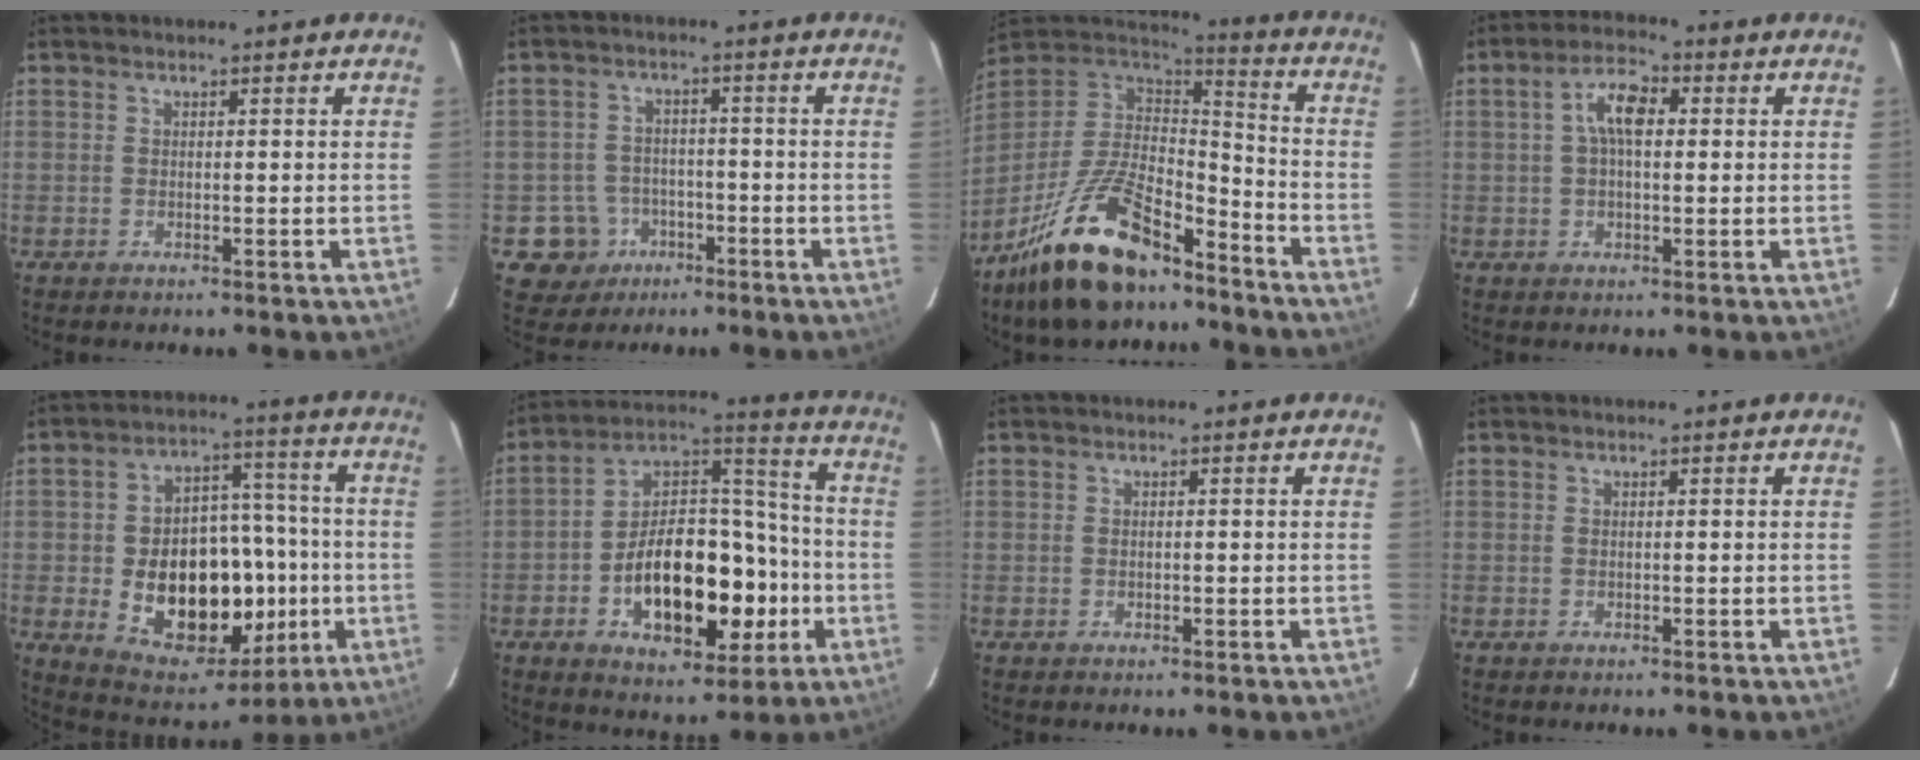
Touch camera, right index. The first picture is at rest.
{"total": 7.1, "force": [-3.4, 6.3, 0.3], "torque": [-0.022, 0.029, -0.046]}
{"total": 22.0, "force": [-15.3, 8.7, 13.2], "torque": [-0.268, -0.010, -0.264]}
{"total": 6.0, "force": [0.9, 2.8, 5.2], "torque": [-0.097, 0.019, 0.015]}
{"total": 21.4, "force": [-4.1, 14.4, 15.3], "torque": [-0.287, 0.023, -0.033]}
{"total": 21.6, "force": [-6.6, 12.1, 16.5], "torque": [-0.289, 0.042, -0.089]}
{"total": 0.5, "force": [-0.1, 0.5, 0.2], "torque": [-0.002, 0.001, -0.001]}
{"total": 0.0}